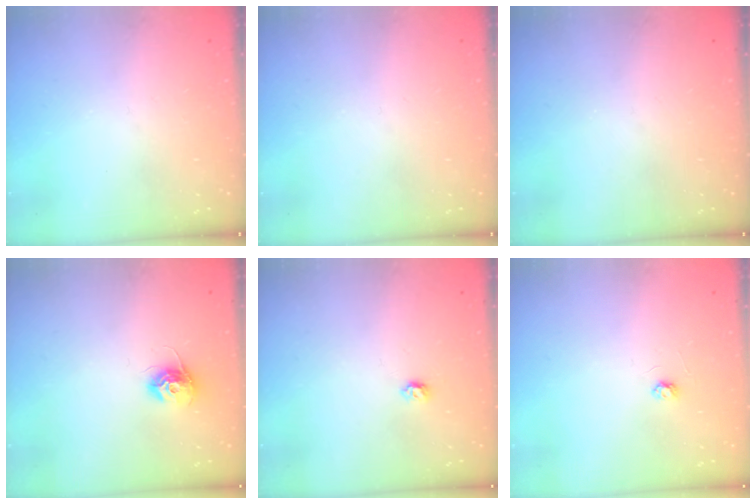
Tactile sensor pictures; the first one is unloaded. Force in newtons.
{"total": 0.0}
{"total": 0.0}
{"total": 10.3, "press": 10.3, "slide": 0.5}
{"total": 4.0, "press": 3.9, "slide": 0.6}
{"total": 2.6, "press": 2.6, "slide": 0.3}